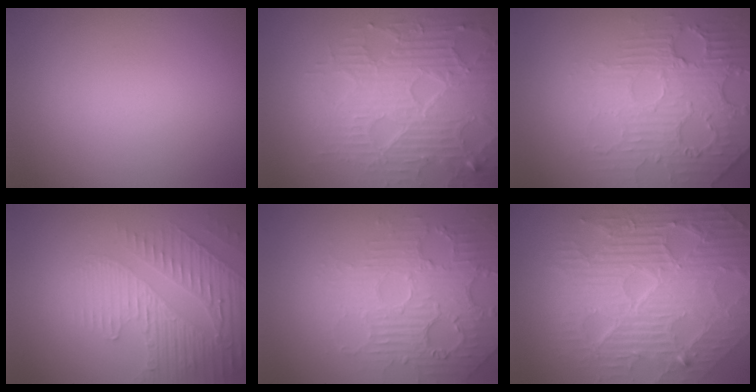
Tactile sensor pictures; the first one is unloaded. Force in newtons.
{"total": 7.4, "press": 5.9, "slide": 4.4}
{"total": 4.4, "press": 4.0, "slide": 1.7}
{"total": 4.1, "press": 3.9, "slide": 1.3}
{"total": 4.3, "press": 4.0, "slide": 1.8}
{"total": 11.3, "press": 7.5, "slide": 8.4}